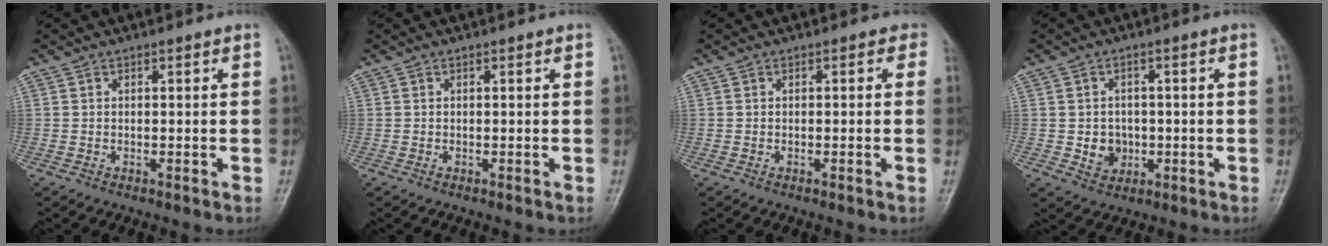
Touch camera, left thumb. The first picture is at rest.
{"total": 0.0}
{"total": 1.1, "force": [0.1, 1.0, 0.6], "torque": [0.015, 0.006, -0.013]}
{"total": 4.8, "force": [-0.7, 4.3, 2.0], "torque": [-0.007, 0.005, -0.007]}